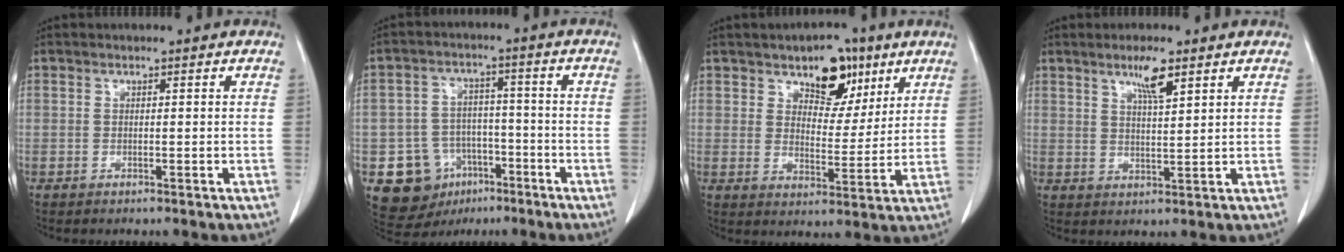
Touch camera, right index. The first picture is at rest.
{"total": 10.5, "force": [-4.8, 8.8, 3.1], "torque": [-0.056, 0.025, -0.063]}
{"total": 8.6, "force": [5.3, 4.7, 4.9], "torque": [-0.065, 0.006, 0.082]}
{"total": 4.7, "force": [3.0, 0.5, 3.6], "torque": [-0.065, -0.002, 0.053]}